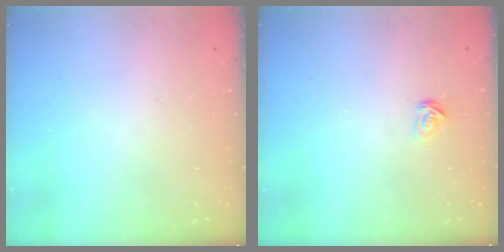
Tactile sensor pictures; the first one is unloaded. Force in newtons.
{"total": 2.1, "press": 2.1, "slide": 0.1}